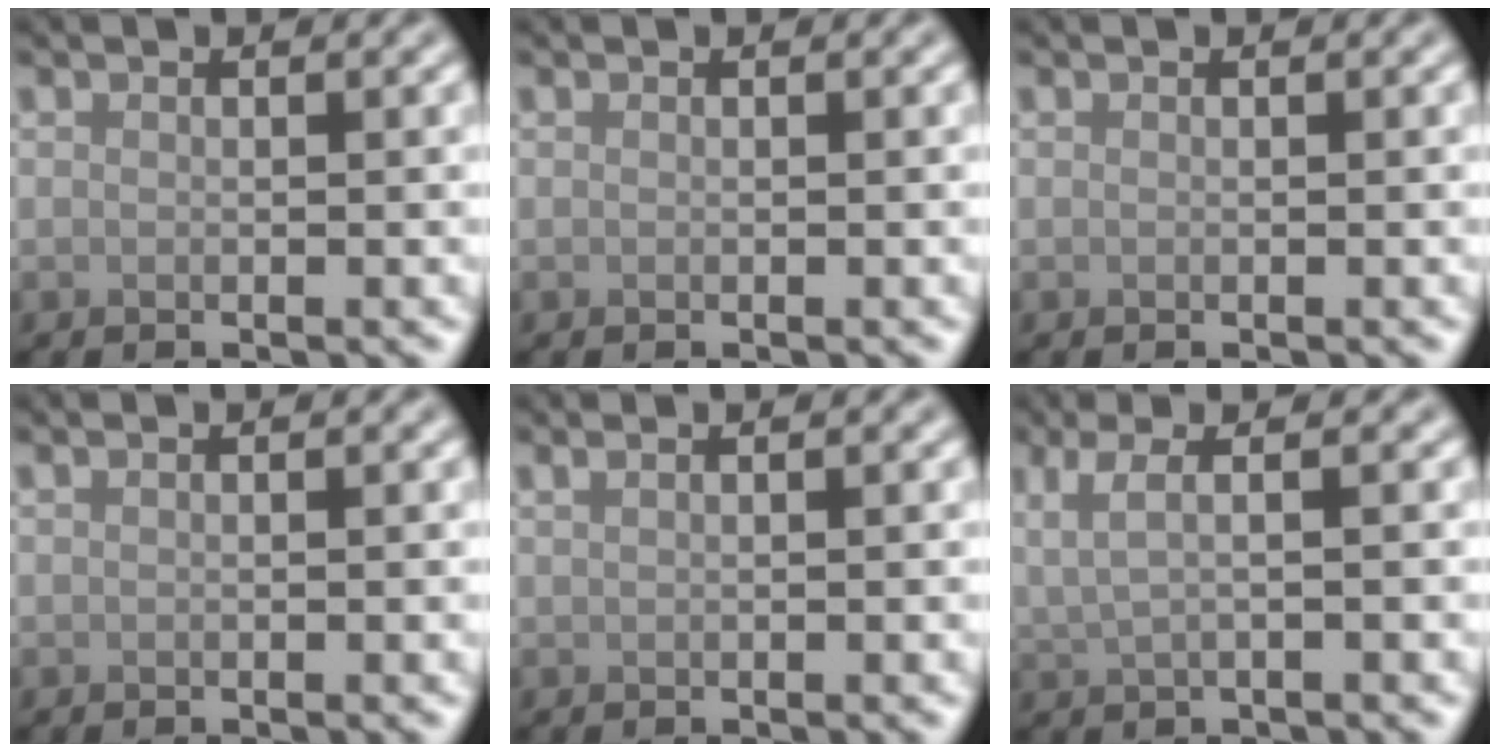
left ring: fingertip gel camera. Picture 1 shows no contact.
{"total": 0.0}
{"total": 0.0}
{"total": 0.7, "force": [0.4, 0.3, 0.5], "torque": [-0.008, 0.004, 0.004]}
{"total": 1.6, "force": [1.0, 0.8, 1.0], "torque": [-0.012, -0.002, 0.006]}
{"total": 2.8, "force": [1.2, 0.8, 2.3], "torque": [-0.047, -0.001, 0.019]}